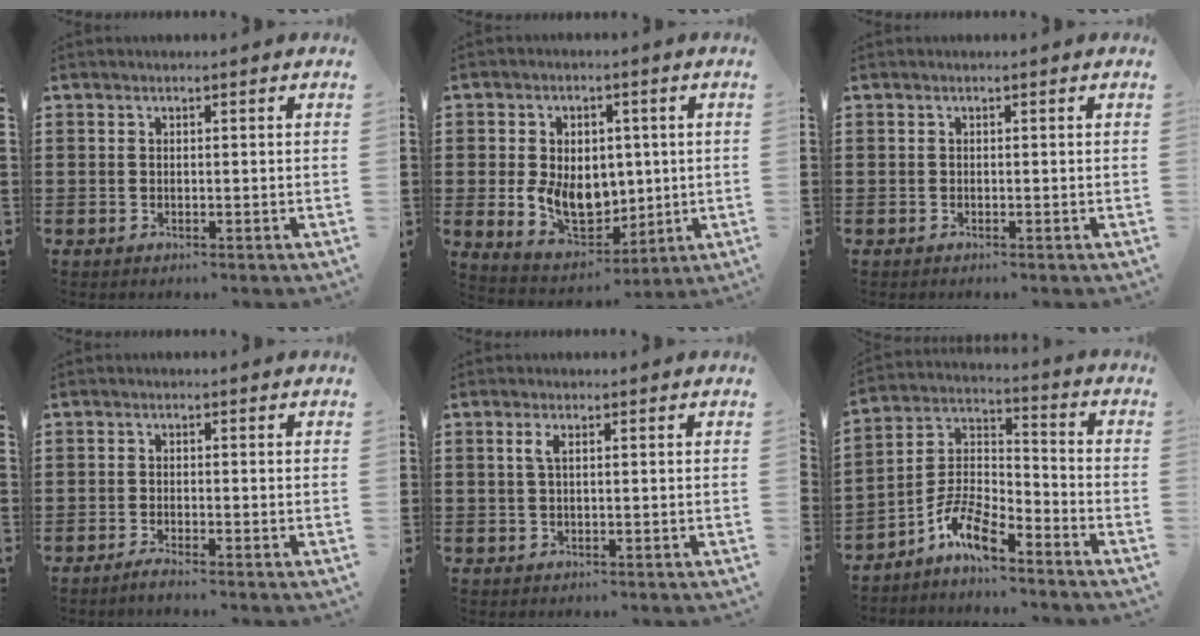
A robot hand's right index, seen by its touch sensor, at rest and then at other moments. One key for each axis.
{"total": 8.5, "fx": -0.2, "fy": 6.5, "fz": 5.4, "tx": -0.098, "ty": 0.010, "tz": -0.002}
{"total": 0.0}
{"total": 1.4, "fx": -1.3, "fy": -0.2, "fz": 0.5, "tx": -0.008, "ty": -0.004, "tz": -0.023}
{"total": 1.6, "fx": 0.4, "fy": 0.4, "fz": 1.5, "tx": -0.030, "ty": 0.004, "tz": 0.006}
{"total": 8.4, "fx": -6.2, "fy": 2.6, "fz": 5.0, "tx": -0.121, "ty": -0.004, "tz": -0.124}